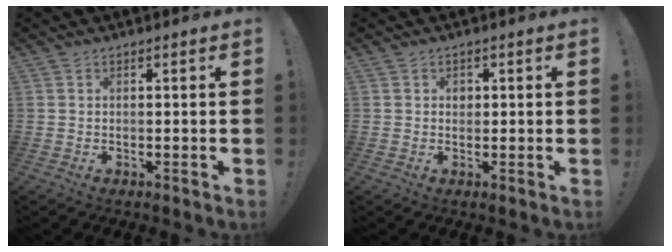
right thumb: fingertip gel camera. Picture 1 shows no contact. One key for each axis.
{"total": 1.3, "fx": 0.1, "fy": 1.2, "fz": 0.4, "tx": 0.004, "ty": -0.003, "tz": -0.002}